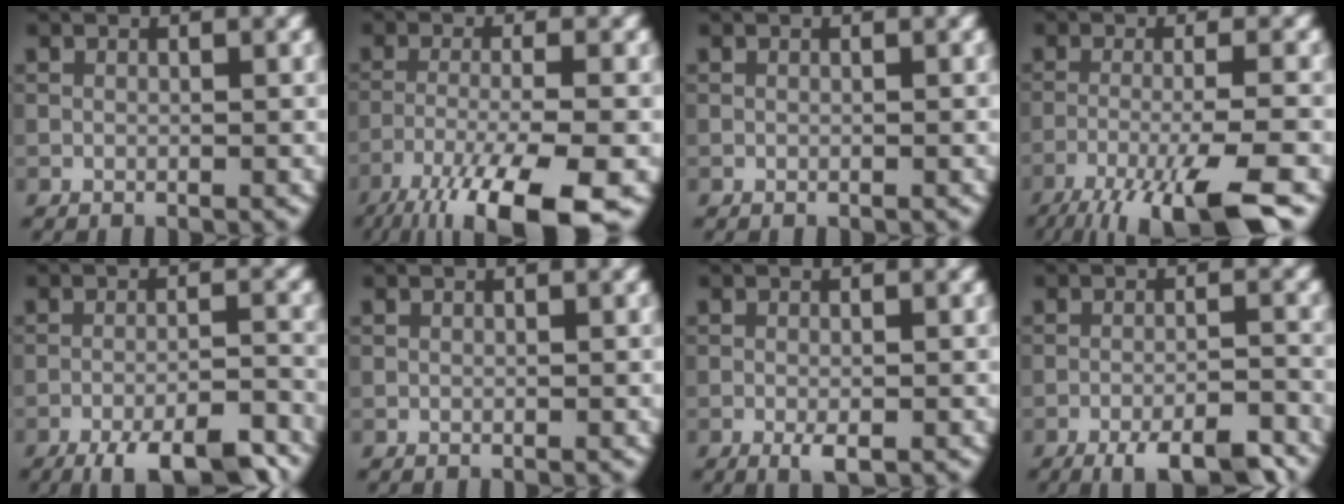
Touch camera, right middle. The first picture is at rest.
{"total": 11.3, "force": [-7.7, 2.4, 7.9], "torque": [-0.134, -0.021, -0.129]}
{"total": 0.0}
{"total": 9.6, "force": [-6.5, 1.6, 6.8], "torque": [-0.108, -0.006, -0.112]}
{"total": 8.6, "force": [-6.6, 1.9, 5.1], "torque": [-0.081, -0.015, -0.096]}
{"total": 0.0}
{"total": 1.6, "force": [-0.7, 0.5, 1.4], "torque": [-0.027, -0.005, -0.013]}
{"total": 6.4, "force": [-4.8, 1.4, 4.1], "torque": [-0.065, -0.010, -0.070]}